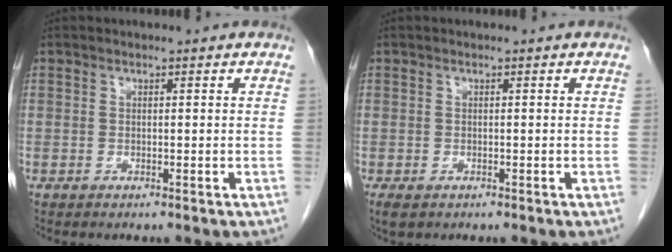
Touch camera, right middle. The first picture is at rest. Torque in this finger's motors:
{"motor_torque": [0.16, 0.09, -0.01, 0.02]}